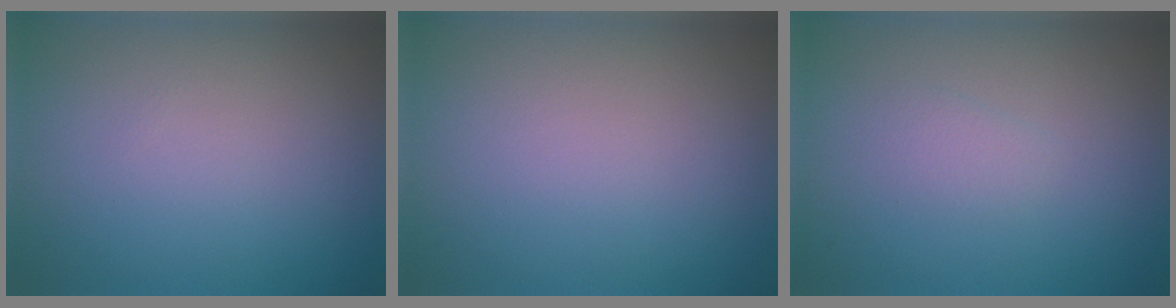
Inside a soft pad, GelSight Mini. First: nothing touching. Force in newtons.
{"total": 0.0}
{"total": 0.9, "press": 0.9, "slide": 0.1}